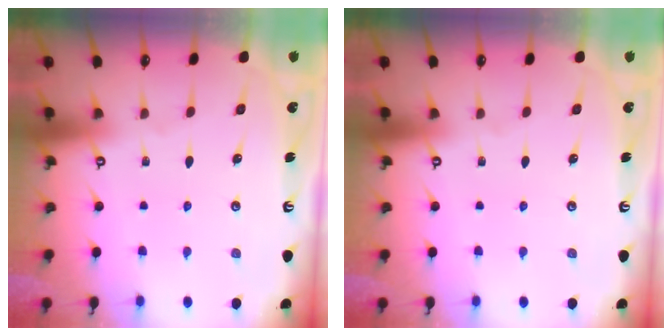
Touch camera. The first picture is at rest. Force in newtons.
{"total": 0.0}